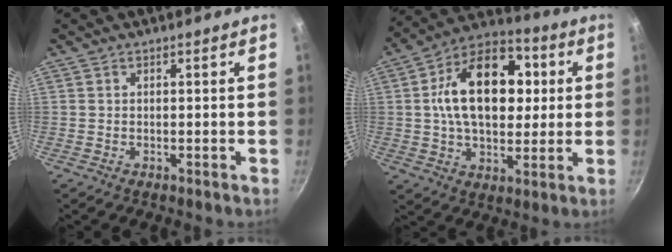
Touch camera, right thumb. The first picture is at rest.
{"total": 20.5, "force": [3.1, 13.3, 15.3], "torque": [-0.211, 0.019, 0.034]}